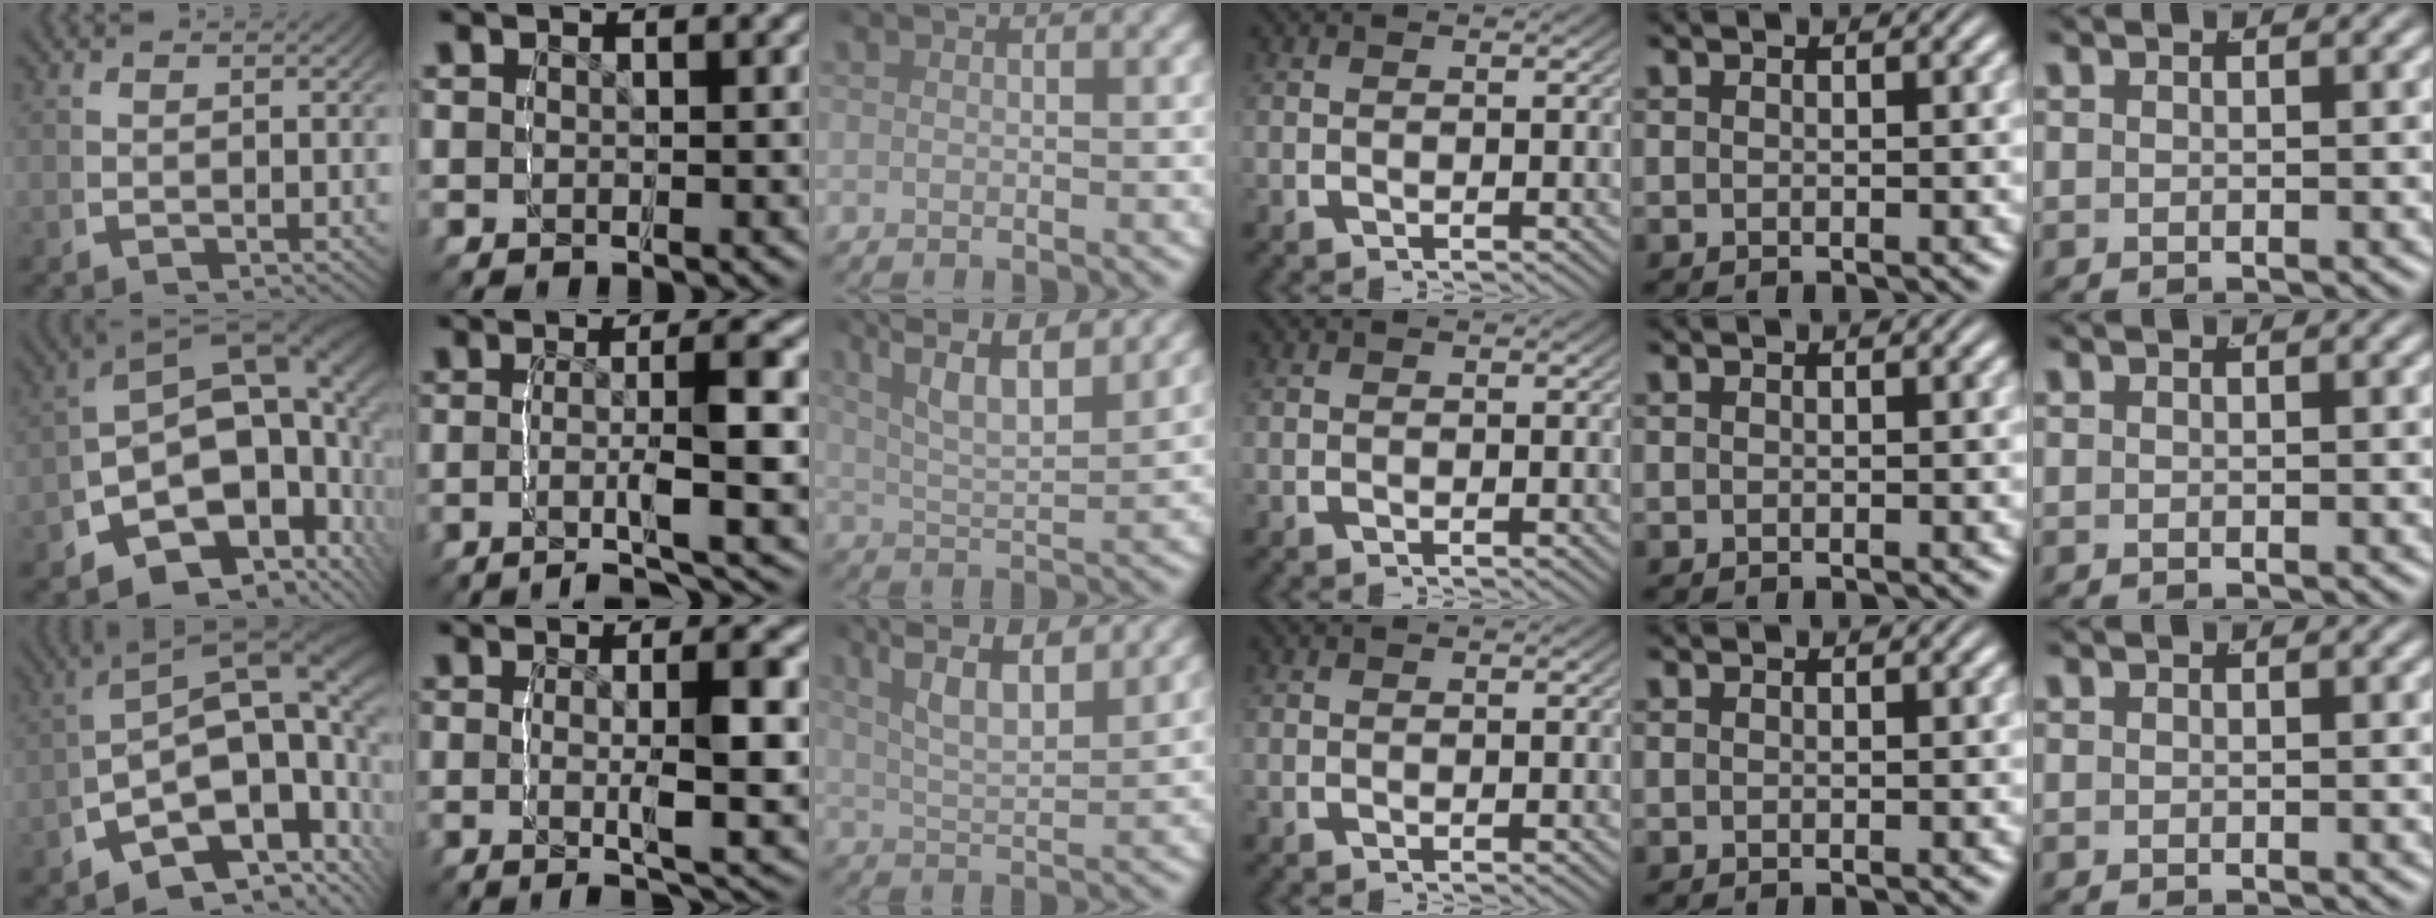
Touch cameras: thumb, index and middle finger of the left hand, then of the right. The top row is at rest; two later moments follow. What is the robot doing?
{"motion": "grasp_and_lifting", "object": "sponge"}